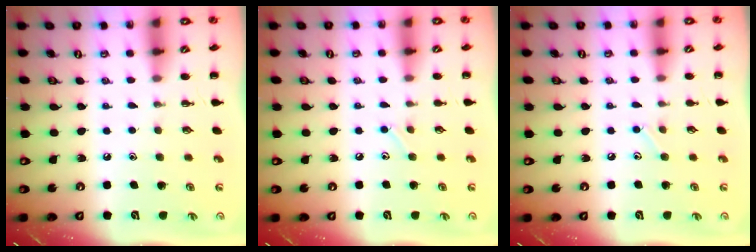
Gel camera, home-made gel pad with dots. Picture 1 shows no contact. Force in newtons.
{"total": 4.4, "press": 4.2, "slide": 1.3}
{"total": 4.9, "press": 4.7, "slide": 1.5}